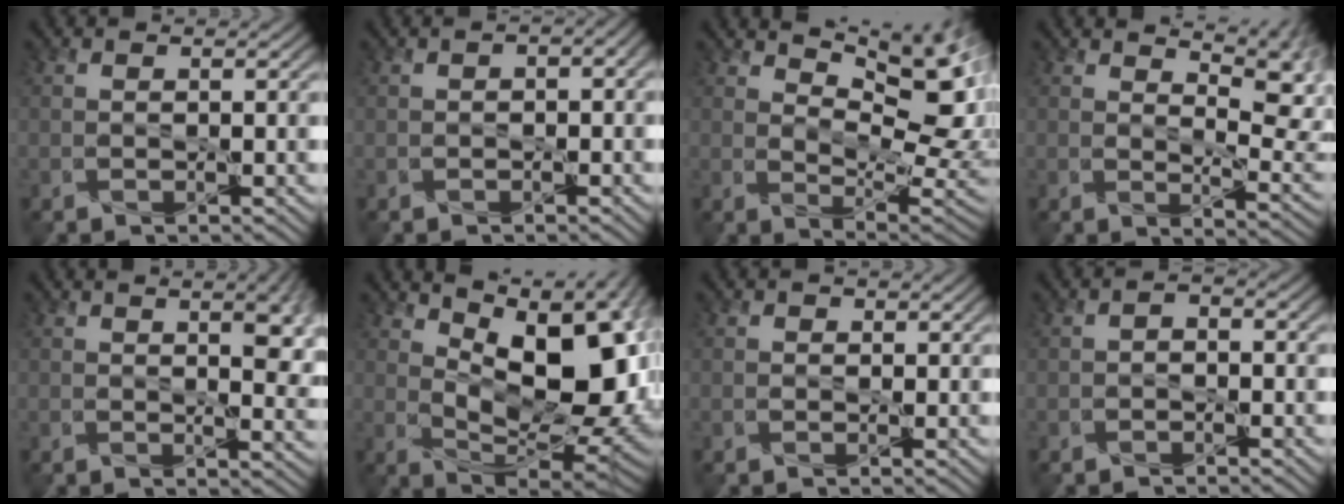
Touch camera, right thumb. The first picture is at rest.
{"total": 2.1, "force": [-0.2, 1.4, 1.5], "torque": [-0.024, -0.004, -0.002]}
{"total": 12.3, "force": [5.9, 4.8, 9.7], "torque": [-0.162, 0.003, 0.097]}
{"total": 9.7, "force": [6.4, 3.1, 6.6], "torque": [-0.104, 0.001, 0.092]}
{"total": 7.5, "force": [2.4, 2.8, 6.5], "torque": [-0.082, 0.003, 0.044]}
{"total": 16.6, "force": [5.1, 8.4, 13.4], "torque": [-0.184, 0.017, 0.088]}
{"total": 0.6, "force": [0.2, 0.6, 0.1], "torque": [0.001, -0.004, 0.000]}
{"total": 1.3, "force": [-0.6, 0.9, 0.7], "torque": [-0.013, 0.002, -0.016]}